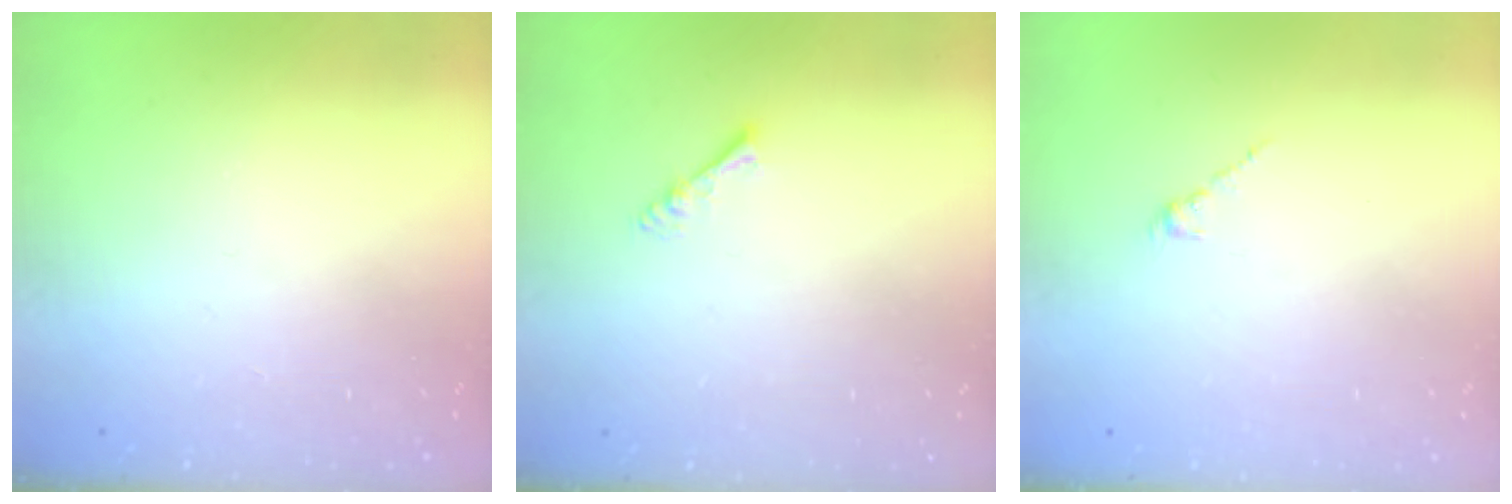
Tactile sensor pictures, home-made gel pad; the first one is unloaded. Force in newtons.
{"total": 2.9, "press": 2.8, "slide": 0.4}
{"total": 1.3, "press": 1.2, "slide": 0.5}